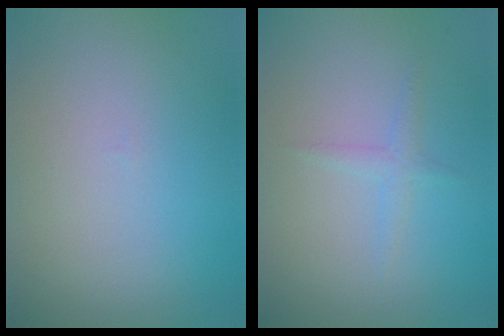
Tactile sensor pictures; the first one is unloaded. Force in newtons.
{"total": 1.2, "press": 1.2, "slide": 0.1}